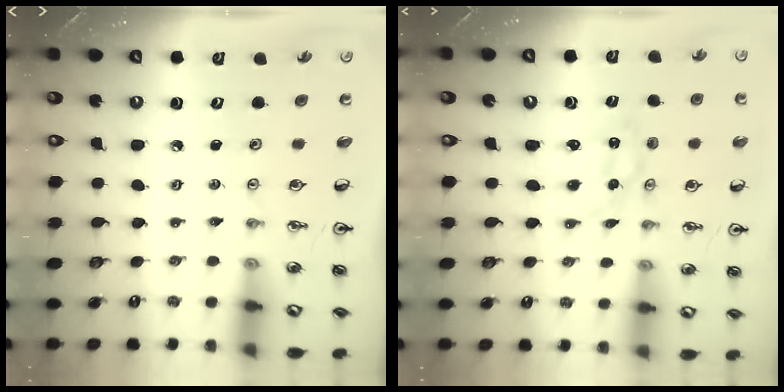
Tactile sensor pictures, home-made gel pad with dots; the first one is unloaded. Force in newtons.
{"total": 1.4, "press": 1.4, "slide": 0.1}